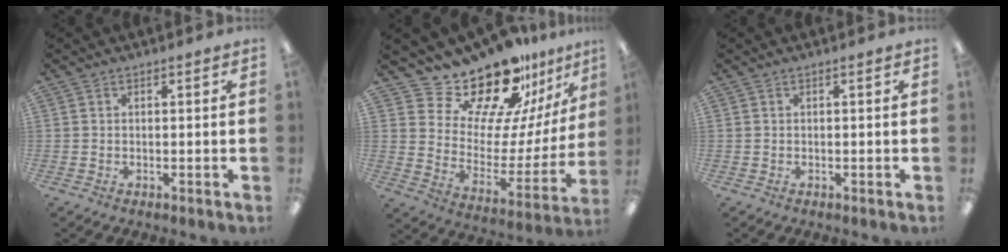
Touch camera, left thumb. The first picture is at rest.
{"total": 21.1, "force": [18.5, 7.0, 7.3], "torque": [-0.130, -0.146, 0.322]}
{"total": 0.0}